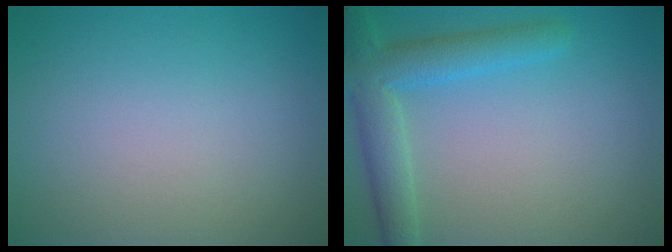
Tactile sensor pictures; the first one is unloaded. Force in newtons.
{"total": 4.6, "press": 4.6, "slide": 0.2}